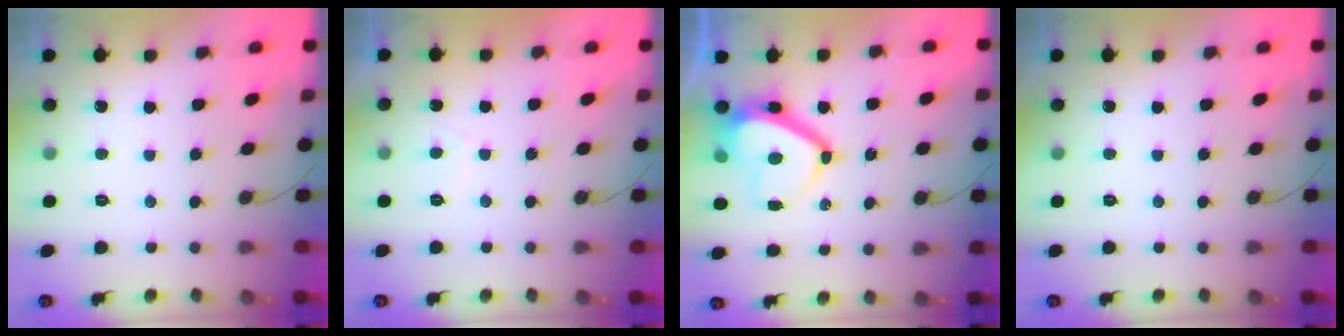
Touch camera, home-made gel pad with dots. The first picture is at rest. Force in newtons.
{"total": 2.1, "press": 2.0, "slide": 0.7}
{"total": 9.8, "press": 9.7, "slide": 1.3}
{"total": 0.0}